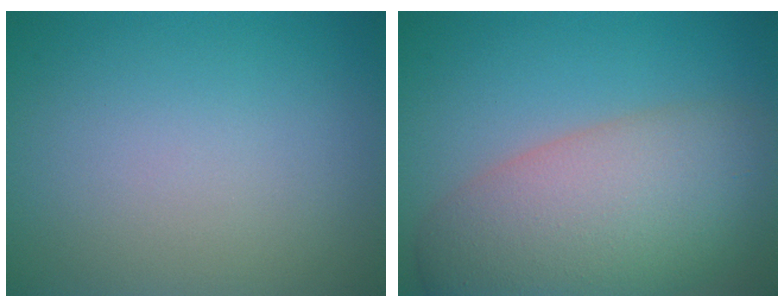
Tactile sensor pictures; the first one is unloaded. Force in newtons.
{"total": 10.3, "press": 10.3, "slide": 0.7}